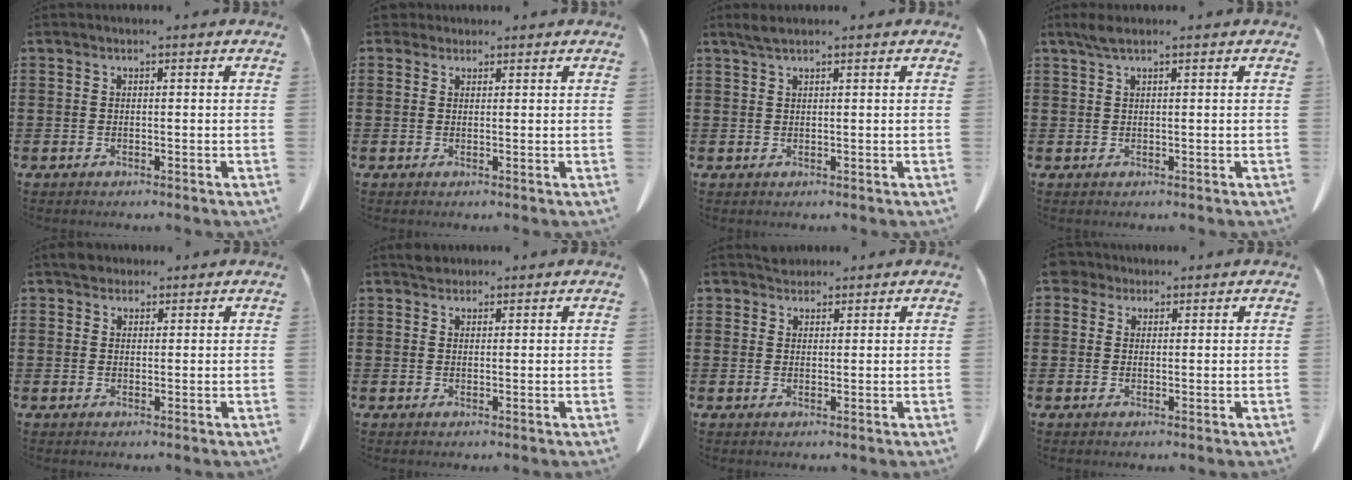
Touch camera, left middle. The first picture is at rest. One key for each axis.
{"total": 1.9, "fx": 1.5, "fy": 1.0, "fz": 0.4, "tx": -0.013, "ty": 0.008, "tz": 0.030}
{"total": 1.6, "fx": 1.1, "fy": 0.3, "fz": 1.1, "tx": -0.024, "ty": 0.001, "tz": 0.021}
{"total": 1.9, "fx": 1.2, "fy": 0.3, "fz": 1.5, "tx": -0.032, "ty": 0.003, "tz": 0.021}
{"total": 2.5, "fx": 2.0, "fy": 1.3, "fz": 0.5, "tx": -0.009, "ty": 0.004, "tz": 0.038}
{"total": 1.9, "fx": 1.6, "fy": 0.8, "fz": 0.2, "tx": -0.009, "ty": 0.005, "tz": 0.032}
{"total": 2.2, "fx": 2.0, "fy": 0.8, "fz": 0.0, "tx": 0.004, "ty": 0.000, "tz": 0.039}
{"total": 2.5, "fx": 1.8, "fy": 1.6, "fz": 0.6, "tx": -0.020, "ty": 0.010, "tz": 0.035}